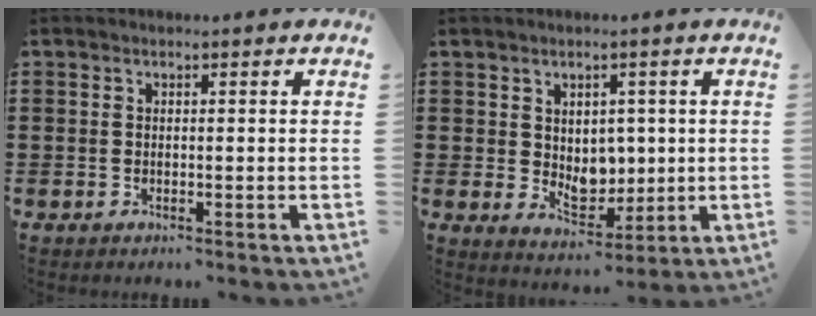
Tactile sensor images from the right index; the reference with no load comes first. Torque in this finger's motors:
{"motor_torque": [0.06, 0.09, 0.29, 0.02]}